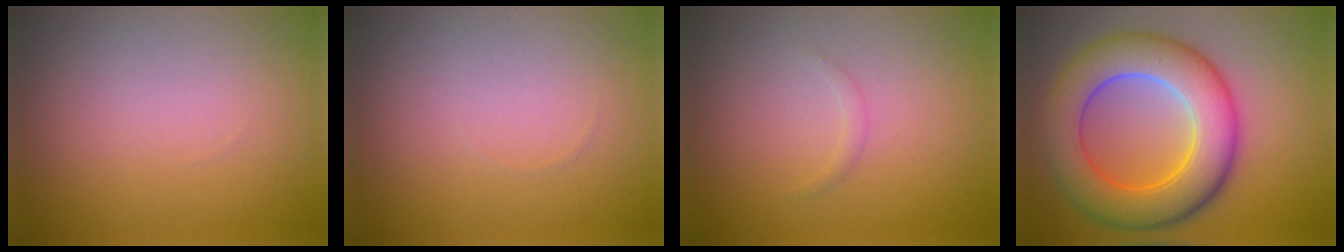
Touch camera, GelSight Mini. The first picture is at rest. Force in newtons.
{"total": 0.0}
{"total": 0.5, "press": 0.5, "slide": 0.0}
{"total": 9.3, "press": 9.3, "slide": 0.4}